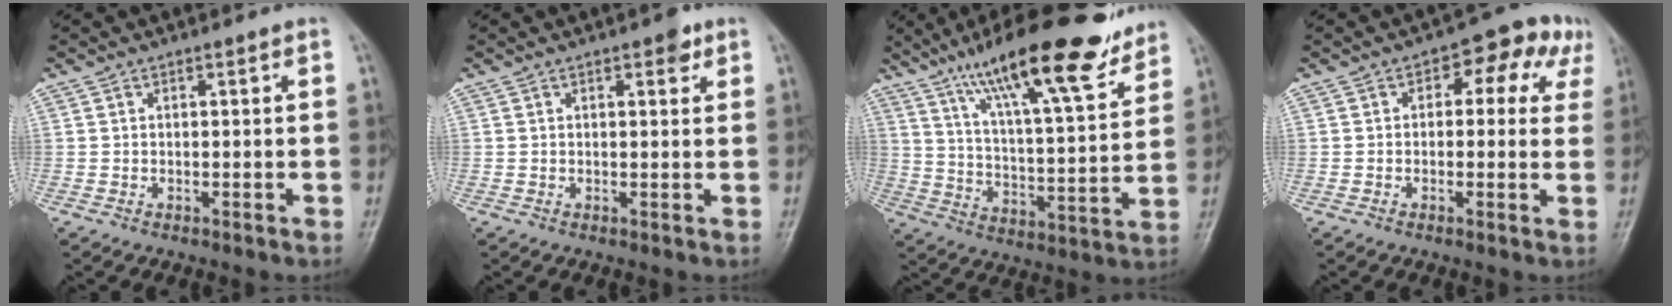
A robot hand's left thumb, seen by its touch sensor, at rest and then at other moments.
{"total": 2.3, "force": [1.3, 1.1, 1.6], "torque": [-0.014, -0.003, 0.014]}
{"total": 21.7, "force": [15.1, 4.5, 14.9], "torque": [-0.216, -0.056, 0.248]}
{"total": 8.4, "force": [2.9, 5.4, 5.7], "torque": [-0.015, 0.018, 0.023]}